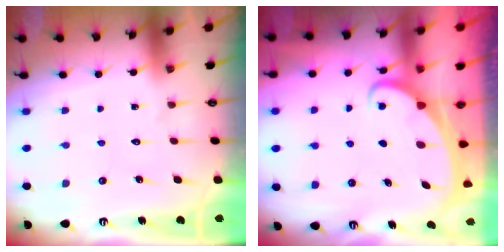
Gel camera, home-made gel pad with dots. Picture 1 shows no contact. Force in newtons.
{"total": 2.0, "press": 2.0, "slide": 0.3}